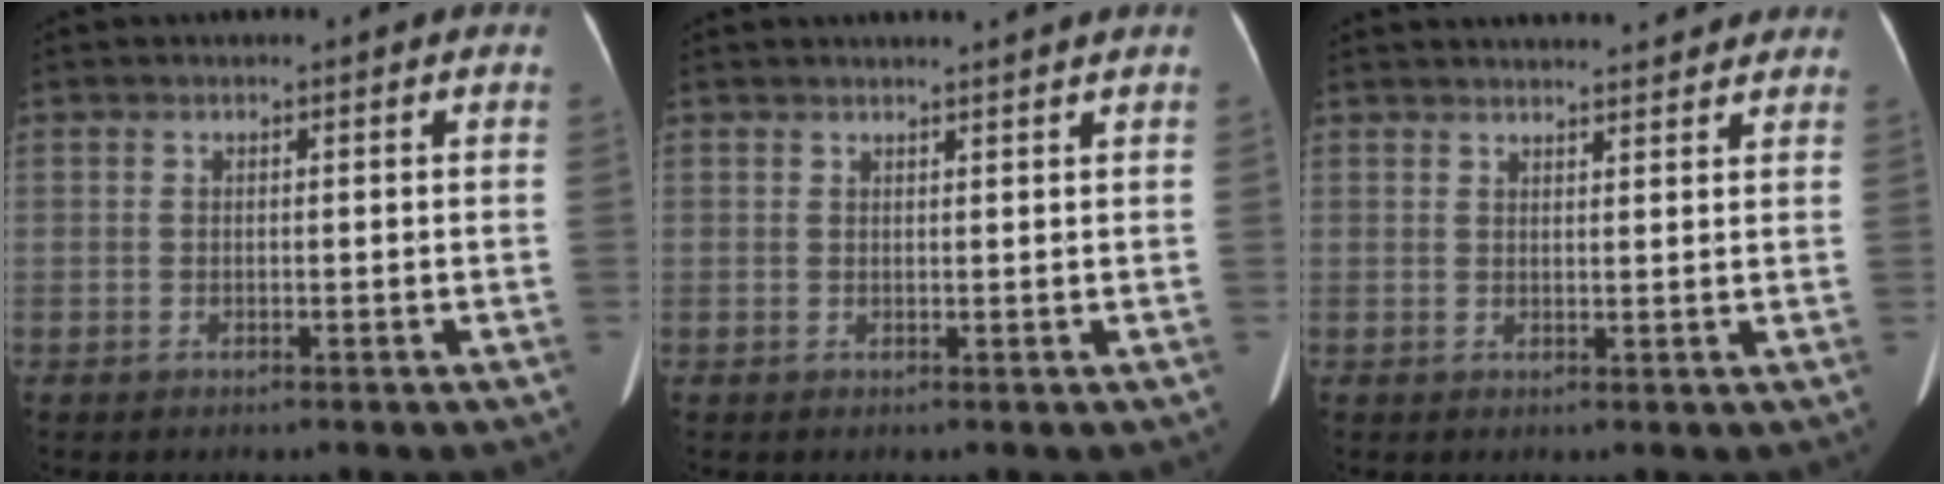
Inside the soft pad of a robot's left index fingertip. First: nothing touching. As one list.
[{"total": 4.2, "force": [3.9, -0.8, 1.4], "torque": [-0.012, 0.002, 0.041]}, {"total": 13.0, "force": [12.2, 1.9, 3.9], "torque": [-0.042, 0.017, 0.149]}]